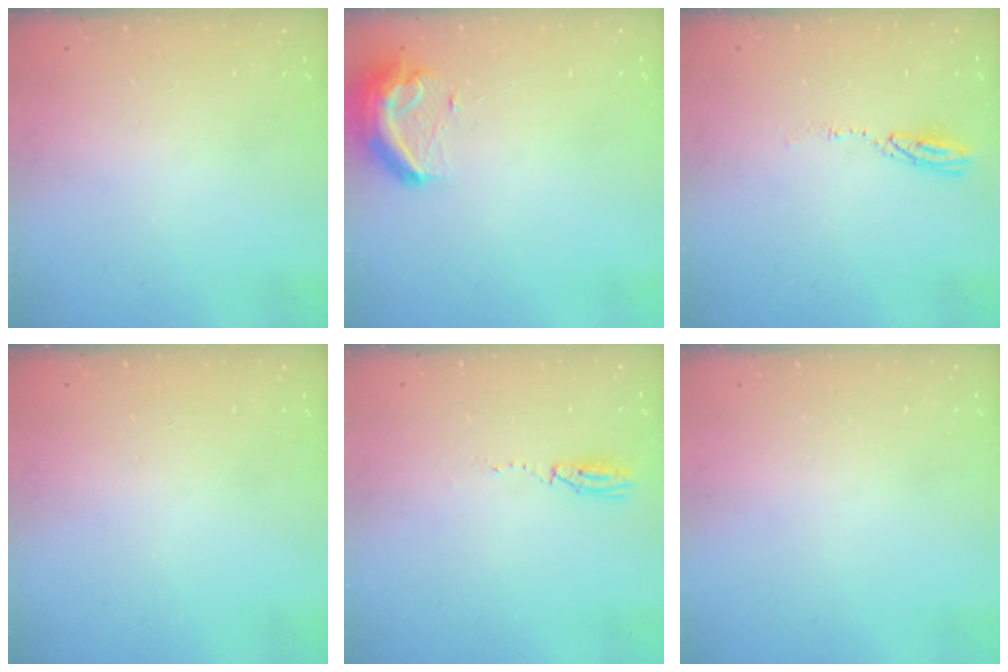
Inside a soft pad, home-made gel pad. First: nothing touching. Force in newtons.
{"total": 9.2, "press": 9.1, "slide": 1.5}
{"total": 3.8, "press": 3.8, "slide": 0.1}
{"total": 0.0}
{"total": 3.7, "press": 2.9, "slide": 2.2}
{"total": 0.0}